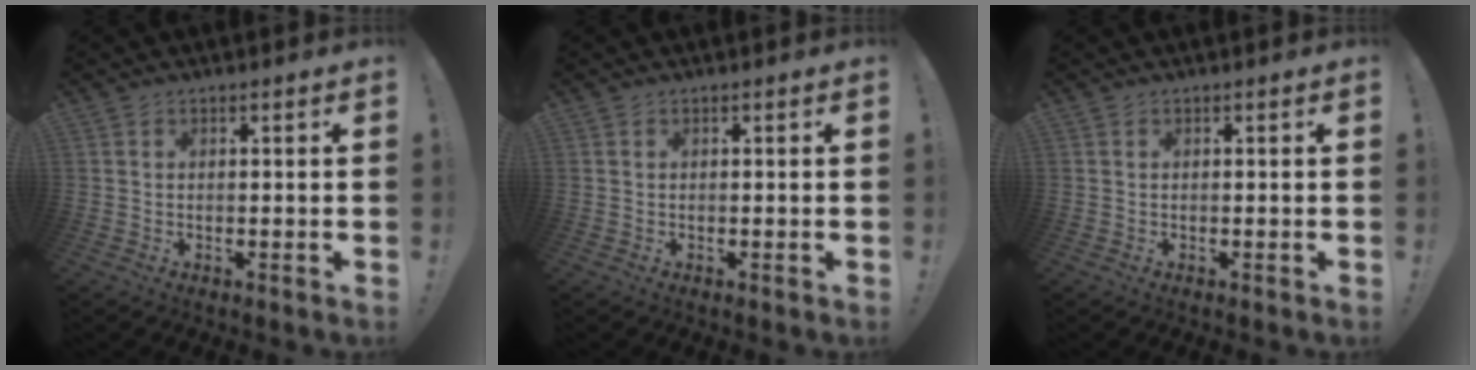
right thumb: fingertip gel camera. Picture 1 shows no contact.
{"total": 0.0}
{"total": 0.0}